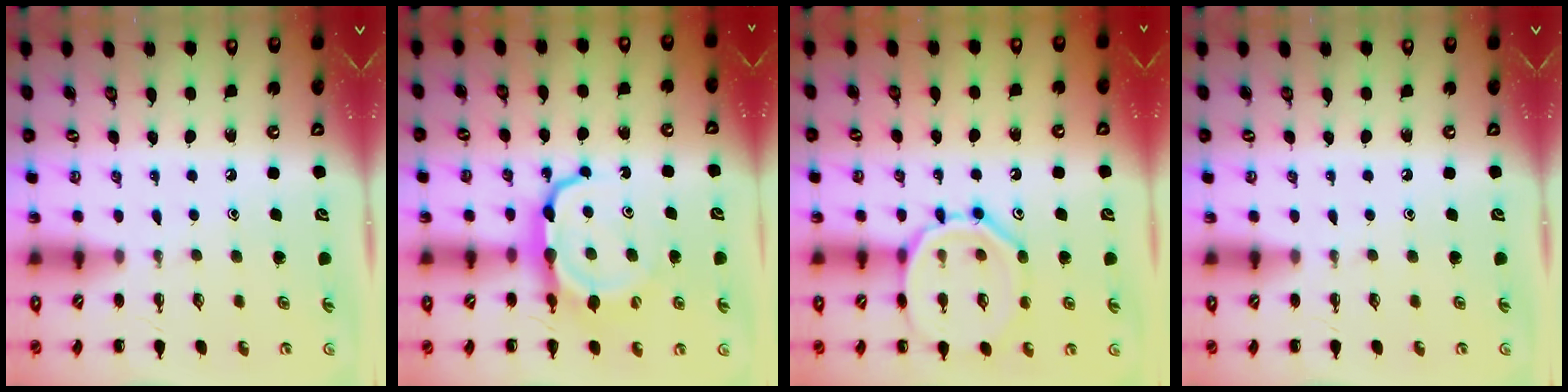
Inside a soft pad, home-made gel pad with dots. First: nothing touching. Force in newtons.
{"total": 8.8, "press": 8.7, "slide": 1.3}
{"total": 12.8, "press": 12.7, "slide": 1.2}
{"total": 0.0}